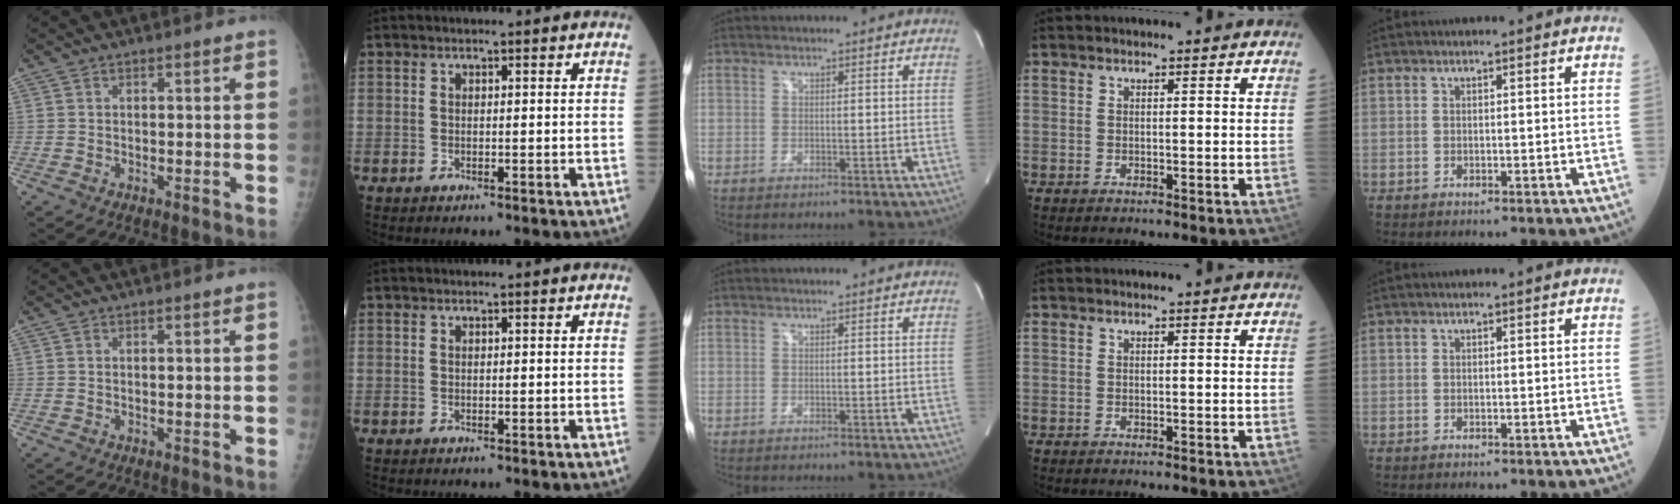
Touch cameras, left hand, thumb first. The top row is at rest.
{}